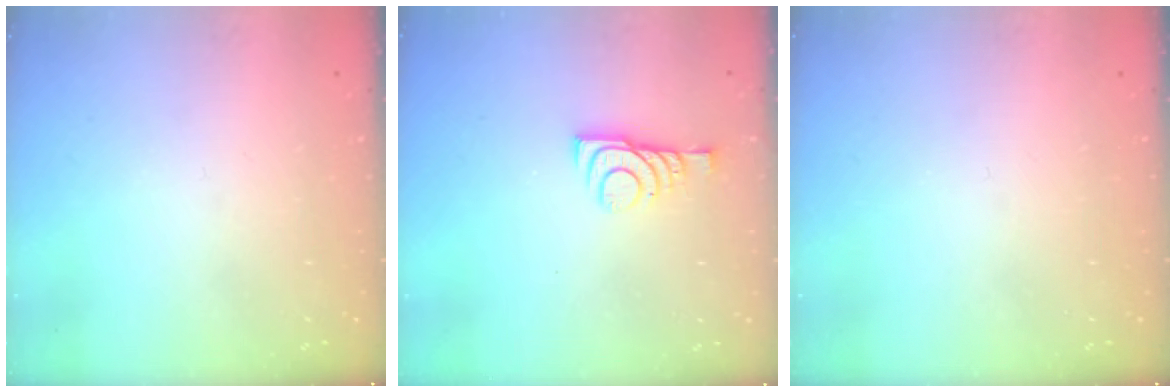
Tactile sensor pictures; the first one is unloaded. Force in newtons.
{"total": 6.7, "press": 6.7, "slide": 0.8}
{"total": 0.0}